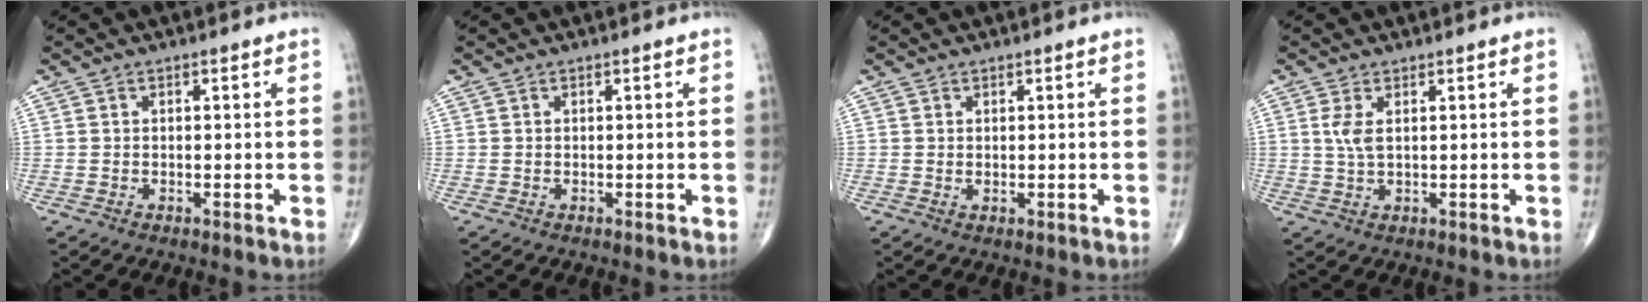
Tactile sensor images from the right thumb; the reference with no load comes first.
{"total": 0.0}
{"total": 0.5, "force": [0.1, 0.2, 0.4], "torque": [-0.009, -0.002, 0.004]}
{"total": 3.0, "force": [0.9, 1.1, 2.7], "torque": [-0.065, -0.001, 0.023]}